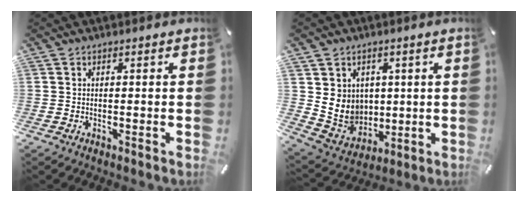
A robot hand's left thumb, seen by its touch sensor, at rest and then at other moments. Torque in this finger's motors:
{"motor_torque": [1.29, 1.27, 0.06, -0.01, 0.10]}